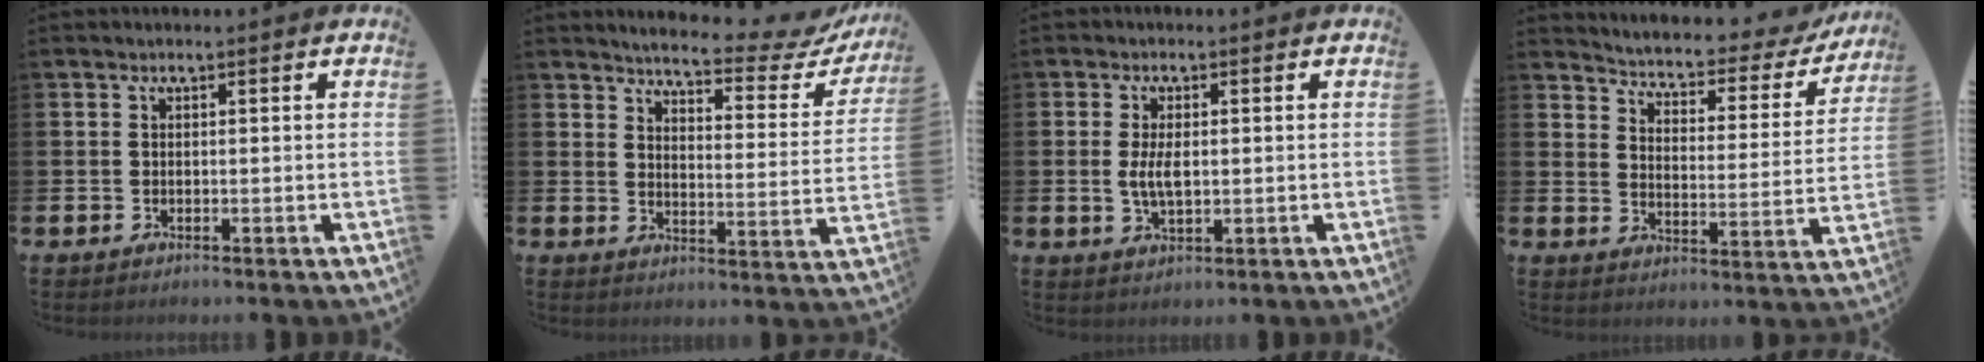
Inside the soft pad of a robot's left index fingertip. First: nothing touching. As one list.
[{"total": 4.8, "force": [4.4, 0.9, 1.7], "torque": [-0.043, -0.038, 0.064]}, {"total": 3.7, "force": [0.3, 1.7, 3.2], "torque": [-0.056, 0.003, 0.001]}, {"total": 3.7, "force": [3.5, 1.1, 0.9], "torque": [-0.043, -0.032, 0.049]}]